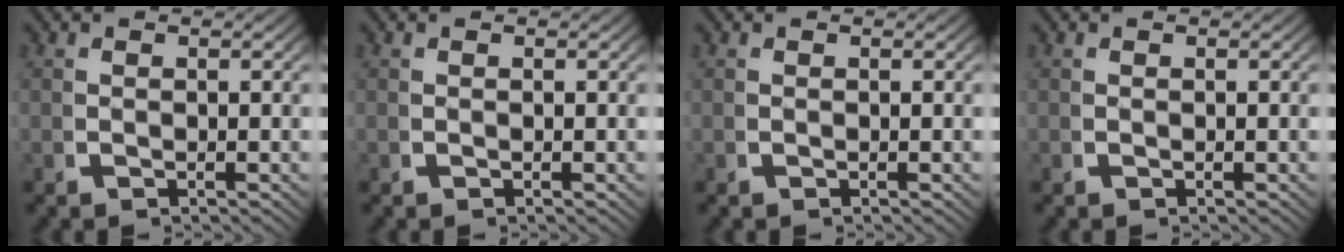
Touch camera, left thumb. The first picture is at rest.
{"total": 0.0}
{"total": 0.0}
{"total": 0.0}